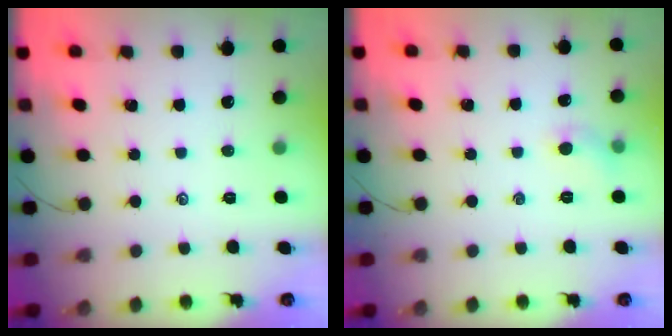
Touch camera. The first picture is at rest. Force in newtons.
{"total": 5.6, "press": 5.2, "slide": 1.9}